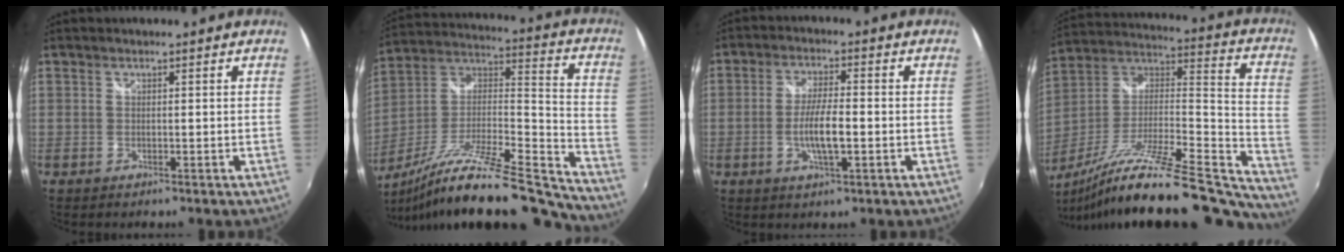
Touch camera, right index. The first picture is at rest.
{"total": 27.8, "force": [-22.2, 4.4, 16.1], "torque": [-0.246, -0.030, -0.352]}
{"total": 6.9, "force": [-1.7, 1.5, 6.5], "torque": [-0.127, -0.002, -0.030]}
{"total": 31.7, "force": [-25.1, 5.5, 18.6], "torque": [-0.255, -0.040, -0.385]}